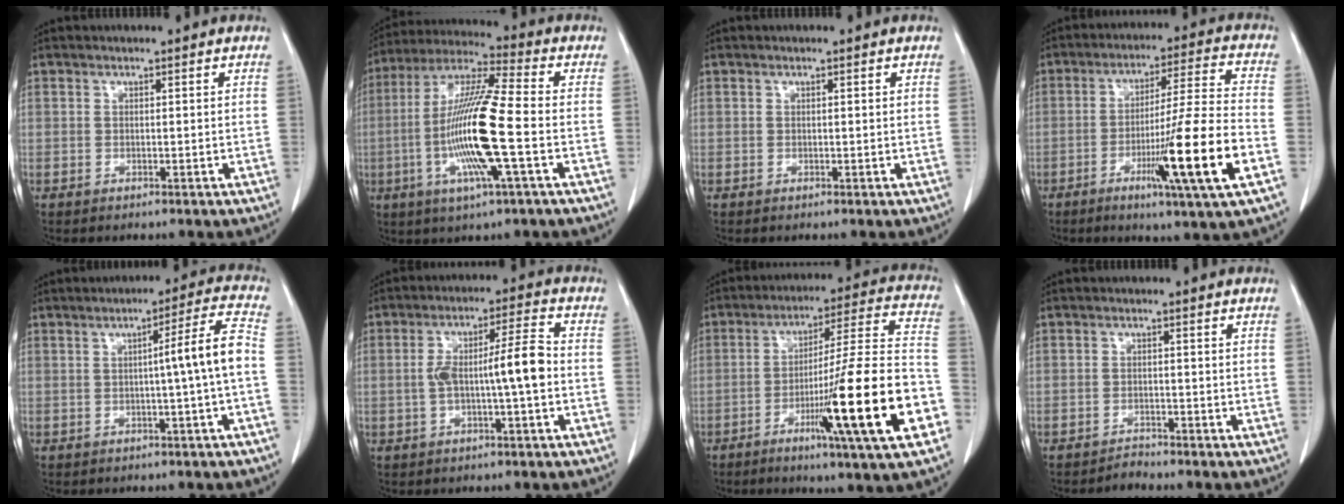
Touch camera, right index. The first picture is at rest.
{"total": 15.9, "force": [-3.2, 0.4, 15.6], "torque": [-0.315, -0.007, -0.069]}
{"total": 0.0}
{"total": 16.0, "force": [-5.7, -1.5, 14.9], "torque": [-0.253, -0.020, -0.096]}
{"total": 6.5, "force": [-0.9, -1.3, 6.3], "torque": [-0.090, 0.012, -0.013]}
{"total": 8.3, "force": [-1.1, 0.6, 8.2], "torque": [-0.149, 0.022, -0.019]}
{"total": 21.4, "force": [-7.8, -0.6, 20.0], "torque": [-0.281, -0.013, -0.126]}
{"total": 1.4, "force": [-1.4, 0.0, -0.3], "torque": [0.009, -0.005, -0.021]}